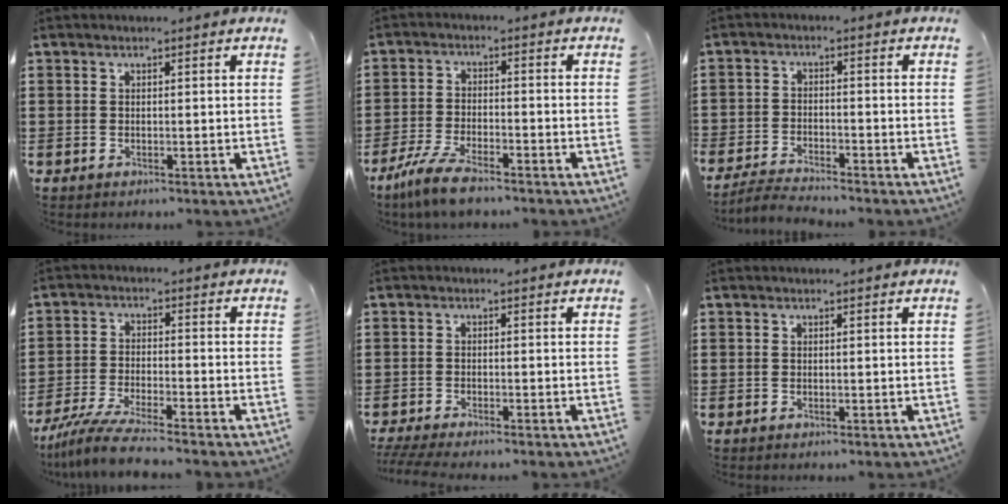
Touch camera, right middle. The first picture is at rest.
{"total": 6.0, "force": [-4.7, 1.2, 3.5], "torque": [-0.091, -0.010, -0.095]}
{"total": 3.6, "force": [-3.5, 0.2, 0.4], "torque": [-0.017, 0.001, -0.077]}
{"total": 6.5, "force": [-5.7, 0.0, 3.1], "torque": [-0.073, -0.015, -0.113]}
{"total": 2.1, "force": [-2.0, 0.0, 0.9], "torque": [-0.021, -0.002, -0.041]}
{"total": 0.0}